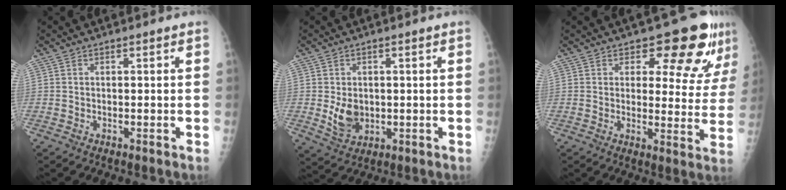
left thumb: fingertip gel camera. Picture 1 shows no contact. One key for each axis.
{"total": 5.4, "fx": -0.1, "fy": 4.1, "fz": 3.6, "tx": -0.045, "ty": -0.008, "tz": 0.011}
{"total": 12.4, "fx": 8.3, "fy": 5.6, "fz": 7.3, "tx": -0.043, "ty": -0.052, "tz": 0.091}